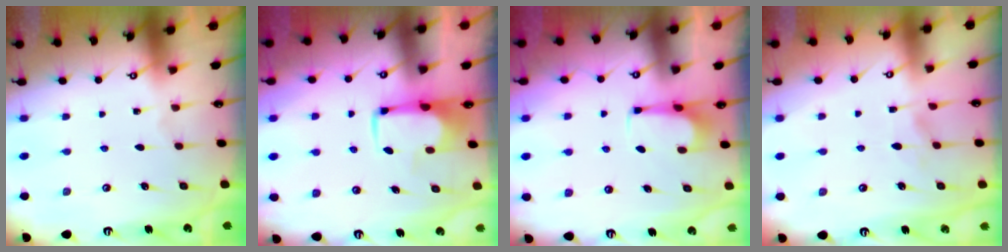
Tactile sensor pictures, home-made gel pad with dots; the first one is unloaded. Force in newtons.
{"total": 1.8, "press": 1.7, "slide": 0.5}
{"total": 1.6, "press": 1.6, "slide": 0.2}
{"total": 2.6, "press": 2.3, "slide": 1.0}